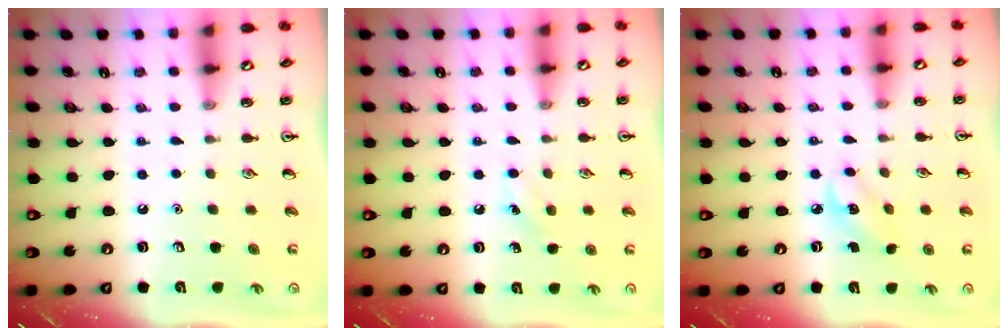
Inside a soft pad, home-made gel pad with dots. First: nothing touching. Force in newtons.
{"total": 5.3, "press": 5.1, "slide": 1.5}
{"total": 2.8, "press": 2.7, "slide": 0.8}